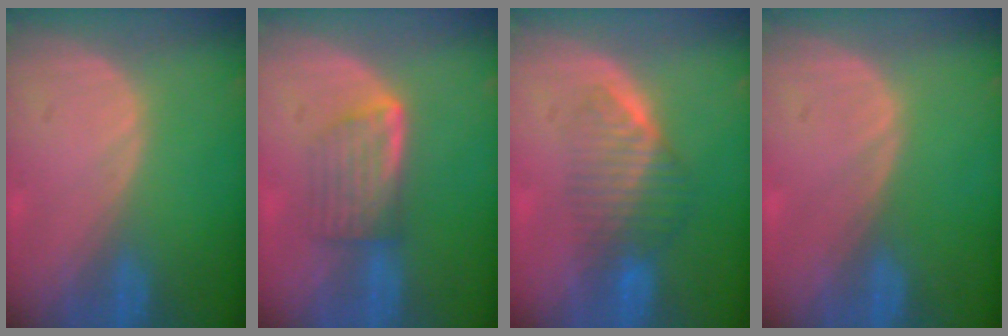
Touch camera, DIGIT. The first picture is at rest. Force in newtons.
{"total": 5.7, "press": 5.3, "slide": 2.3}
{"total": 6.3, "press": 5.7, "slide": 2.8}
{"total": 0.0}